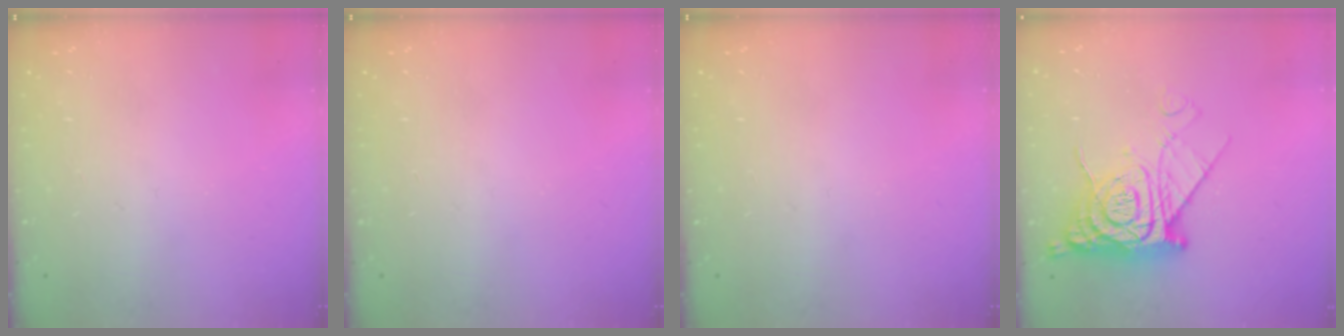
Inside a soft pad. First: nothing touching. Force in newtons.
{"total": 0.0}
{"total": 0.0}
{"total": 14.9, "press": 14.8, "slide": 1.3}